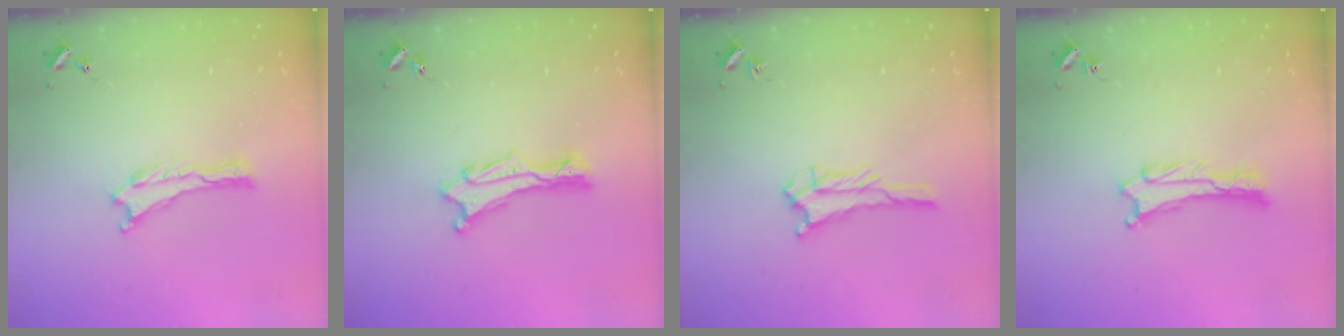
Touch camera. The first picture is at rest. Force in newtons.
{"total": 1.3, "press": 1.2, "slide": 0.1}
{"total": 2.3, "press": 2.2, "slide": 0.2}
{"total": 1.3, "press": 1.3, "slide": 0.0}